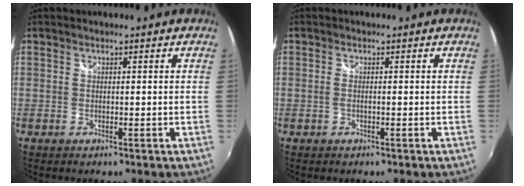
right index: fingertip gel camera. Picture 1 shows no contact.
{"total": 1.1, "force": [-0.3, 0.2, 1.0], "torque": [-0.023, -0.001, -0.007]}